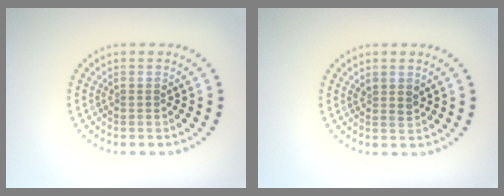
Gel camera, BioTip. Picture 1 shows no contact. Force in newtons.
{"total": 1.1, "press": 0.9, "slide": 0.5}